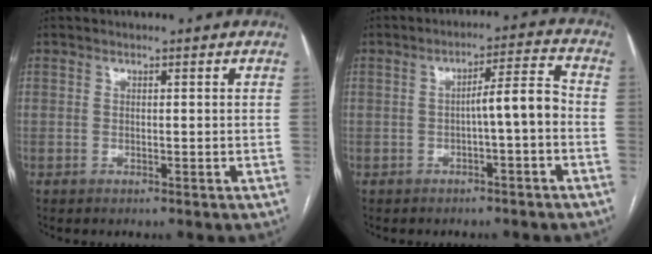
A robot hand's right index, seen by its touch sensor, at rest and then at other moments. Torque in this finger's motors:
{"motor_torque": [0.81, -0.09, 0.43, 0.10]}